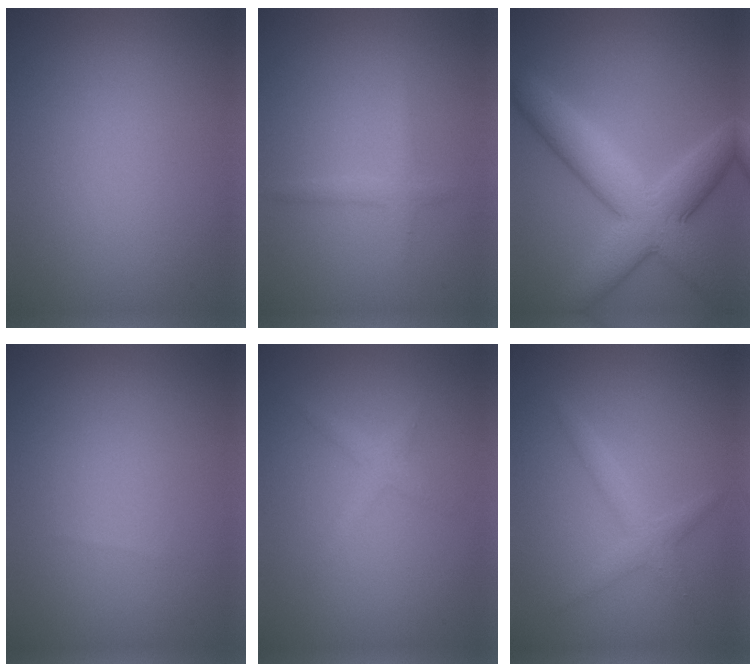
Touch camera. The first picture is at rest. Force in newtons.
{"total": 1.4, "press": 1.4, "slide": 0.1}
{"total": 7.9, "press": 7.9, "slide": 0.2}
{"total": 0.0}
{"total": 1.4, "press": 1.4, "slide": 0.1}
{"total": 2.0, "press": 2.0, "slide": 0.1}